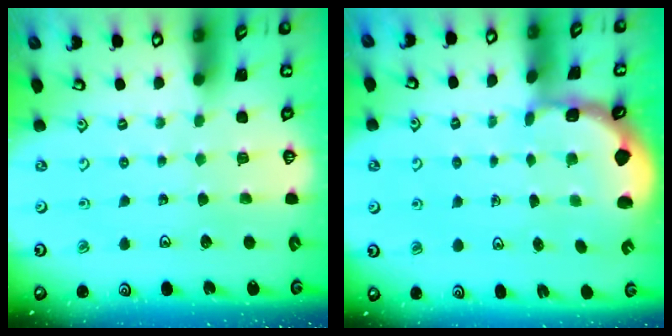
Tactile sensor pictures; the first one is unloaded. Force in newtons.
{"total": 1.2, "press": 1.1, "slide": 0.4}